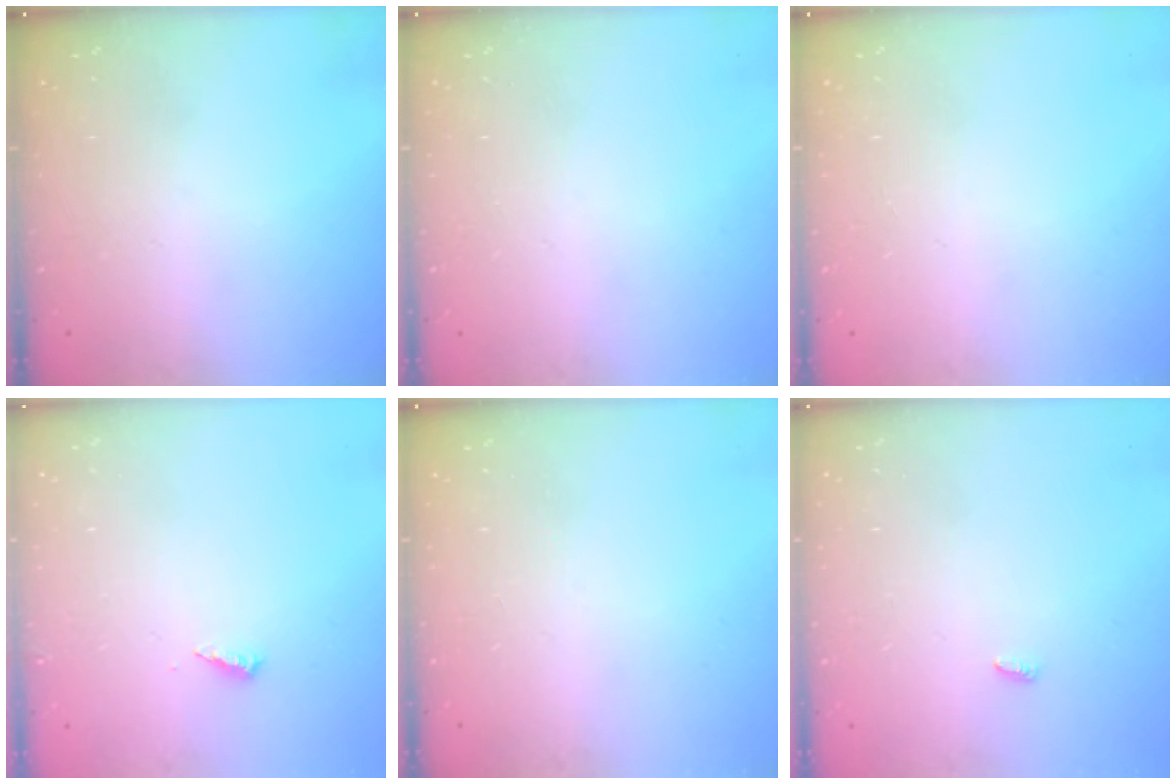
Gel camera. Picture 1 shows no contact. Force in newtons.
{"total": 0.0}
{"total": 0.0}
{"total": 3.1, "press": 3.1, "slide": 0.2}
{"total": 0.0}
{"total": 2.4, "press": 2.4, "slide": 0.2}